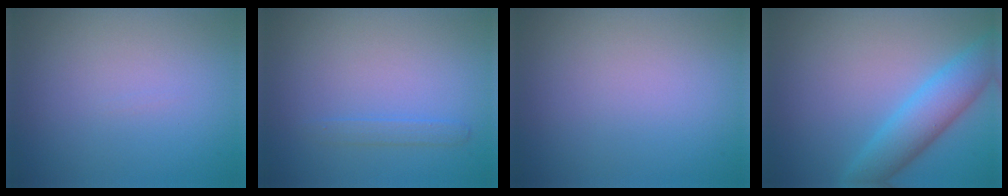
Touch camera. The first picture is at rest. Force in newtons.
{"total": 1.1, "press": 1.1, "slide": 0.0}
{"total": 0.0}
{"total": 4.9, "press": 4.9, "slide": 0.2}